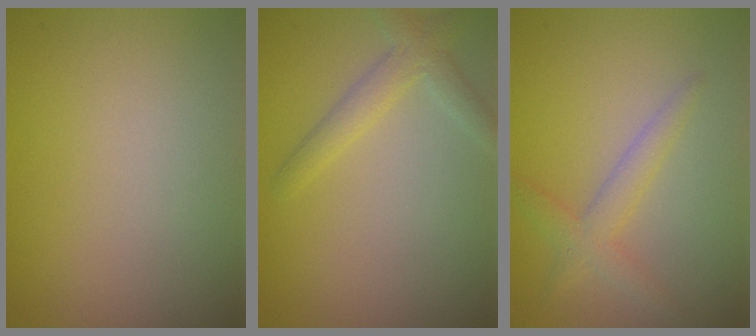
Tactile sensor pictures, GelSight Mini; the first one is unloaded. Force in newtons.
{"total": 2.5, "press": 2.5, "slide": 0.1}
{"total": 2.5, "press": 2.5, "slide": 0.1}